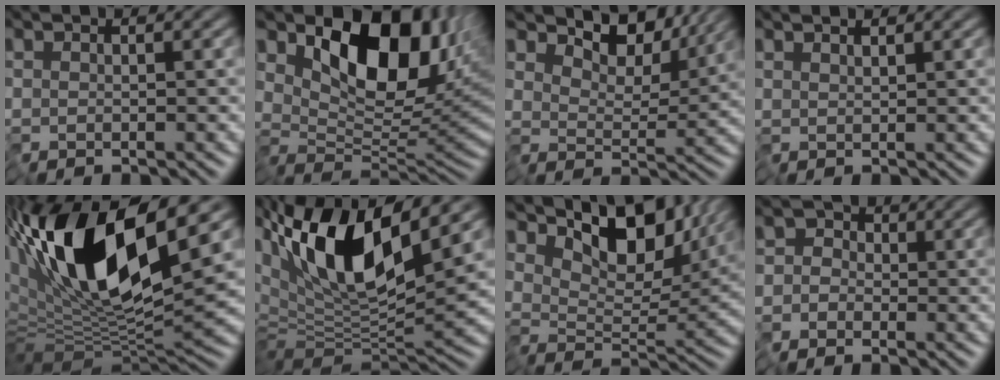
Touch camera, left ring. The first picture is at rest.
{"total": 10.4, "force": [4.2, 5.5, 7.9], "torque": [-0.114, -0.010, 0.073]}
{"total": 6.3, "force": [4.8, 2.9, 2.8], "torque": [-0.041, 0.000, 0.068]}
{"total": 1.0, "force": [0.9, 0.0, 0.4], "torque": [-0.010, 0.008, 0.018]}
{"total": 15.9, "force": [4.2, 4.9, 14.5], "torque": [-0.276, 0.012, 0.063]}
{"total": 13.4, "force": [4.5, 4.9, 11.7], "torque": [-0.225, 0.017, 0.075]}
{"total": 9.5, "force": [6.1, 4.1, 6.0], "torque": [-0.098, -0.003, 0.105]}
{"total": 3.3, "force": [-1.8, 2.7, 0.5], "torque": [0.023, 0.010, -0.047]}